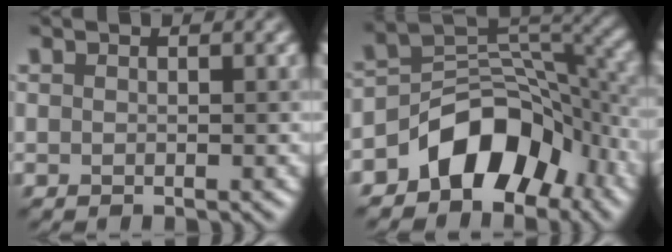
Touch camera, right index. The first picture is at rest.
{"total": 8.6, "force": [-4.6, 5.5, 4.8], "torque": [-0.045, 0.009, -0.084]}